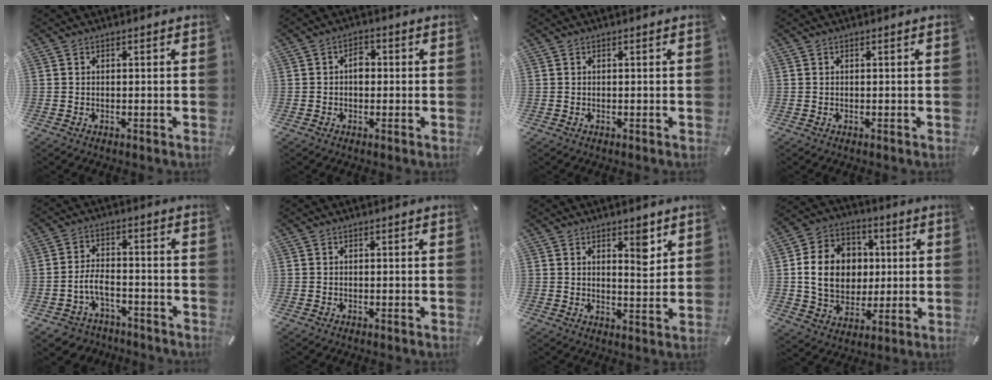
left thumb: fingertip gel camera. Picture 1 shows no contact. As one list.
[{"total": 3.5, "force": [-0.1, 2.4, 2.5], "torque": [-0.025, 0.002, -0.010]}, {"total": 0.0}, {"total": 0.0}, {"total": 6.4, "force": [-3.1, 4.4, 3.5], "torque": [-0.077, 0.013, -0.062]}, {"total": 0.0}, {"total": 5.7, "force": [3.6, 2.5, 3.7], "torque": [-0.033, -0.026, 0.053]}, {"total": 14.7, "force": [0.9, 12.6, 7.5], "torque": [-0.156, 0.016, 0.021]}]